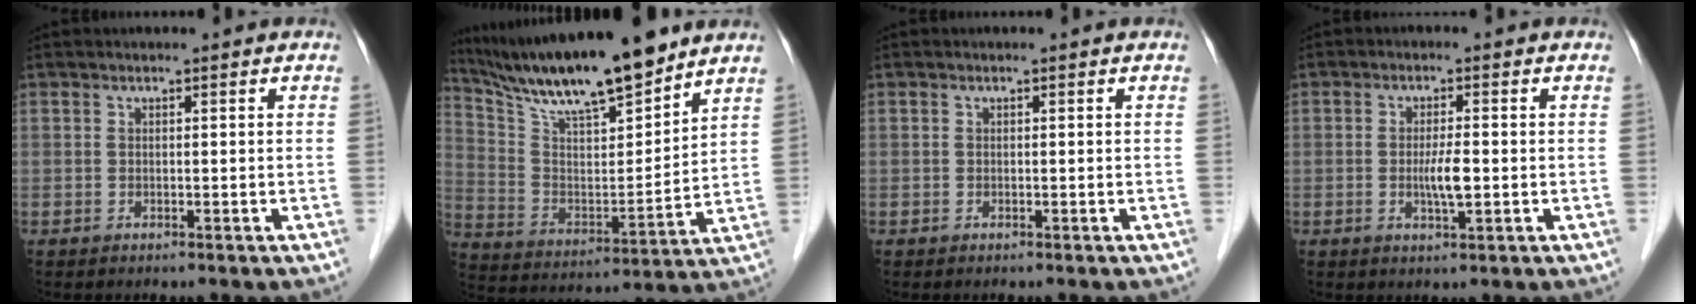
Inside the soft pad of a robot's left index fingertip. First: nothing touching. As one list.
[{"total": 18.1, "force": [15.3, 1.8, 9.4], "torque": [-0.168, 0.001, 0.278]}, {"total": 0.0}, {"total": 3.5, "force": [-0.5, 0.5, 3.4], "torque": [-0.069, -0.005, -0.007]}]